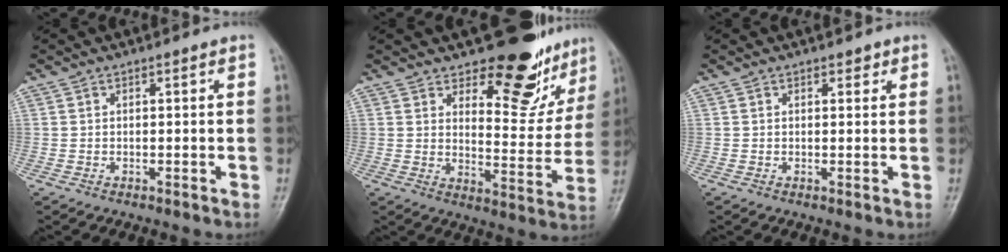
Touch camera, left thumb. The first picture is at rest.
{"total": 15.3, "force": [11.7, 6.7, 7.2], "torque": [-0.038, -0.098, 0.151]}
{"total": 1.3, "force": [0.8, 0.8, 0.6], "torque": [0.004, -0.003, 0.007]}